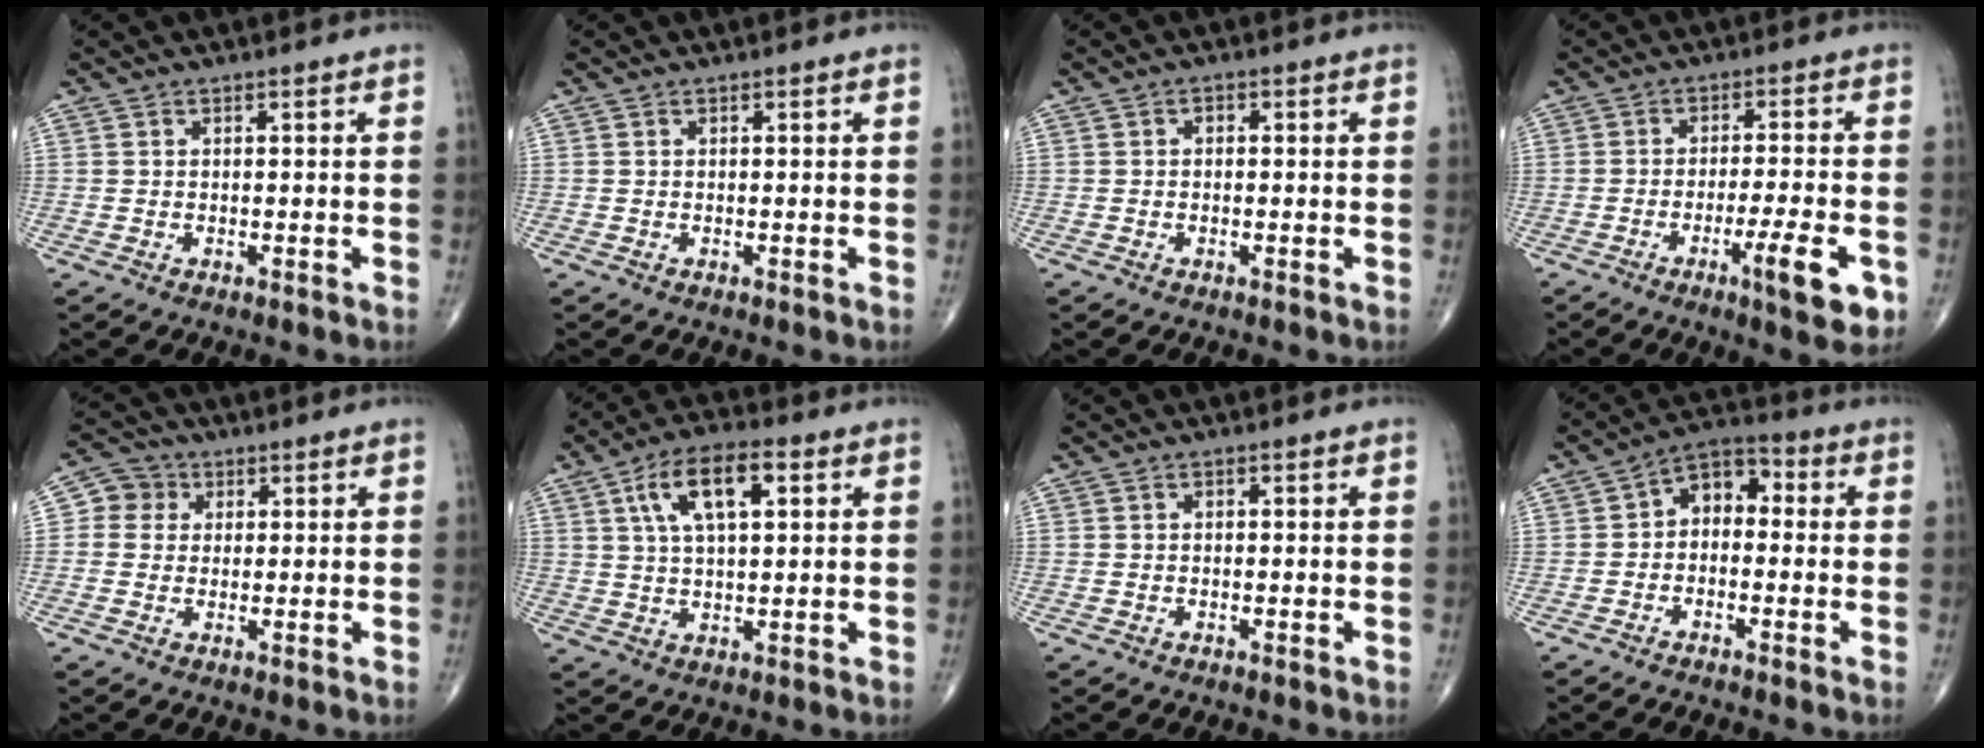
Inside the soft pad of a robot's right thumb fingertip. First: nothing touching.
{"total": 0.0}
{"total": 1.0, "force": [0.0, 0.7, 0.7], "torque": [-0.003, 0.004, -0.004]}
{"total": 9.5, "force": [-4.0, 1.6, 8.4], "torque": [-0.124, 0.006, -0.058]}
{"total": 4.9, "force": [1.0, 4.6, 1.2], "torque": [0.007, 0.005, 0.007]}
{"total": 11.2, "force": [3.9, 4.8, 9.4], "torque": [-0.164, 0.008, 0.066]}
{"total": 0.5, "force": [0.0, 0.4, 0.3], "torque": [-0.002, 0.001, -0.002]}
{"total": 7.1, "force": [-0.2, 4.9, 5.1], "torque": [-0.052, 0.033, -0.022]}